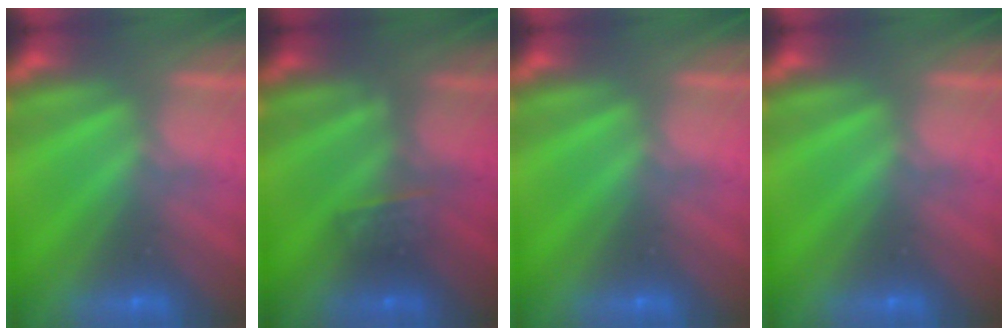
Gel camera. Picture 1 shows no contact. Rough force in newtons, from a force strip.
{"total": 2.6}
{"total": 0.0}
{"total": 0.0}